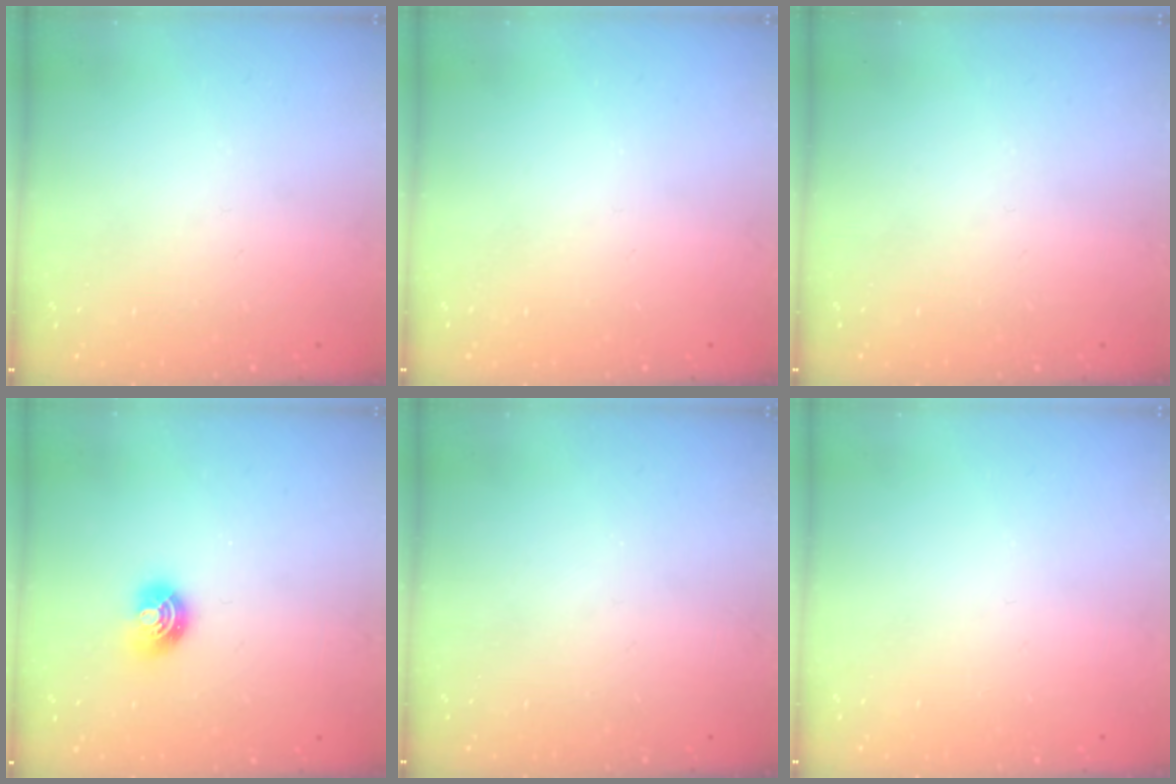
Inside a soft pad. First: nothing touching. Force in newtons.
{"total": 0.0}
{"total": 0.0}
{"total": 6.6, "press": 6.6, "slide": 0.5}
{"total": 0.0}
{"total": 0.0}